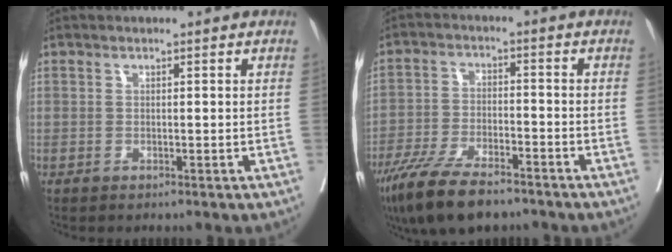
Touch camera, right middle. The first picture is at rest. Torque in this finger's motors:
{"motor_torque": [1.10, -1.04, 0.61, 0.17]}